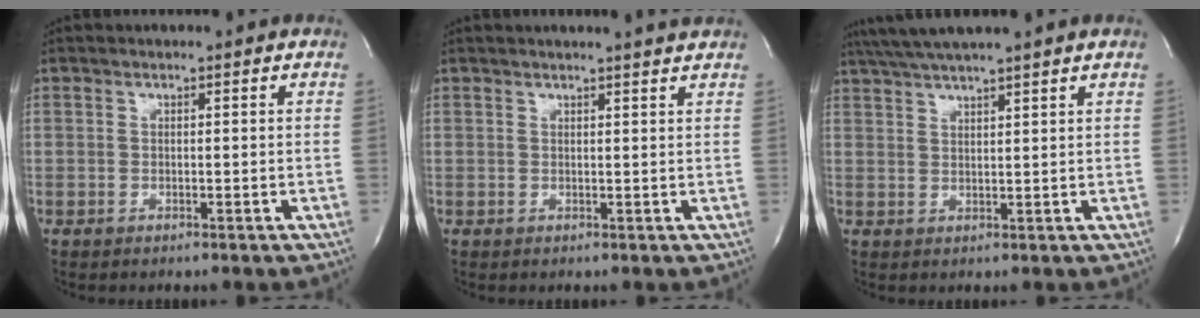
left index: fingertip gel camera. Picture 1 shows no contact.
{"total": 4.5, "force": [4.2, -0.7, 1.6], "torque": [-0.023, 0.005, 0.039]}
{"total": 7.3, "force": [6.2, -1.1, 3.7], "torque": [-0.066, 0.026, 0.104]}